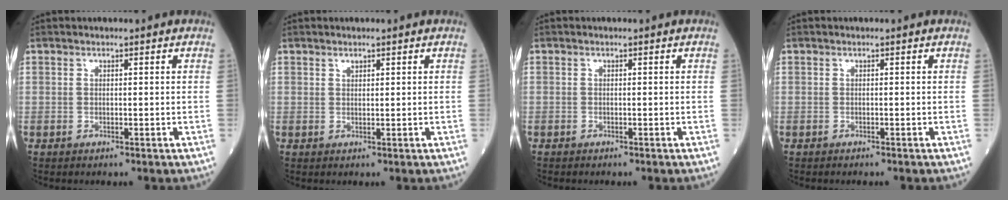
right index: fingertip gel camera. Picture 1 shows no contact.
{"total": 0.8, "force": [0.6, 0.4, 0.3], "torque": [-0.007, -0.001, 0.010]}
{"total": 0.8, "force": [-0.6, 0.4, 0.2], "torque": [-0.008, 0.000, -0.011]}
{"total": 1.2, "force": [-1.0, 0.3, 0.5], "torque": [-0.014, -0.004, -0.012]}